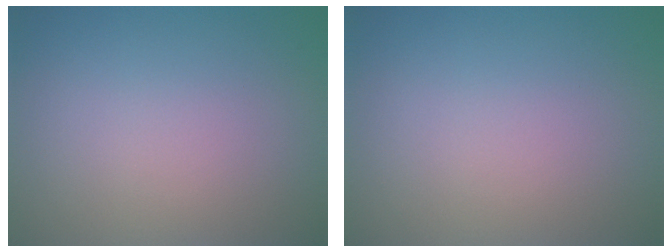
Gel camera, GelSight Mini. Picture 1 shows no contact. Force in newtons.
{"total": 0.0}